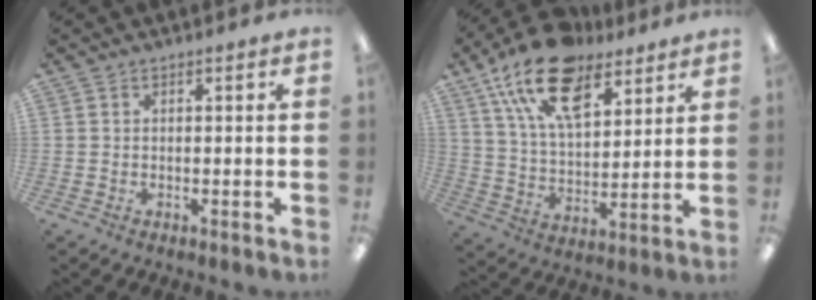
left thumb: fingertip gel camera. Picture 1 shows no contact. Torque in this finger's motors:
{"motor_torque": [0.69, 0.34, 1.69, -1.08, 0.46]}